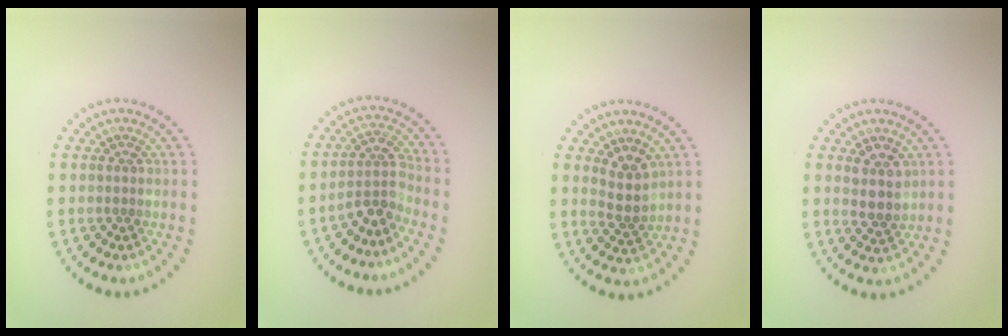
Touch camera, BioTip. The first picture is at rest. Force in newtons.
{"total": 2.9, "press": 2.1, "slide": 2.0}
{"total": 2.4, "press": 1.9, "slide": 1.5}
{"total": 2.7, "press": 2.4, "slide": 1.2}